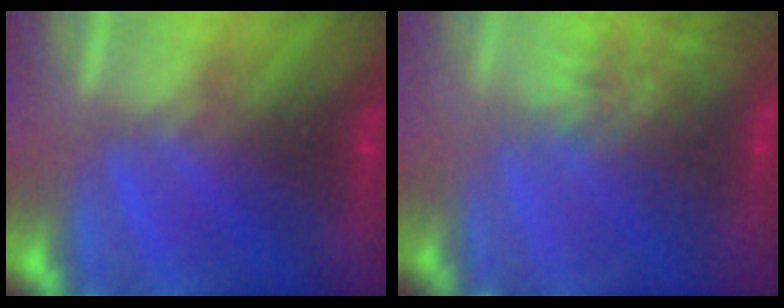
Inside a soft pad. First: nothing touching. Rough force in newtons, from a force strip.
{"total": 7.8}